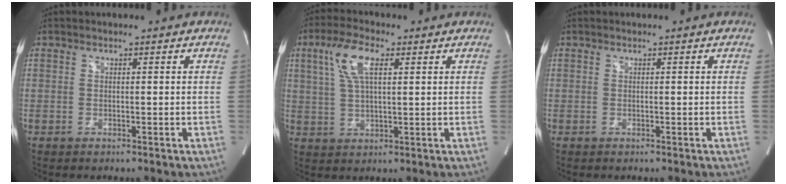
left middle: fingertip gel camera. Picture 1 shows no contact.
{"total": 7.7, "force": [3.0, 2.4, 6.6], "torque": [-0.144, 0.016, 0.061]}
{"total": 0.0}